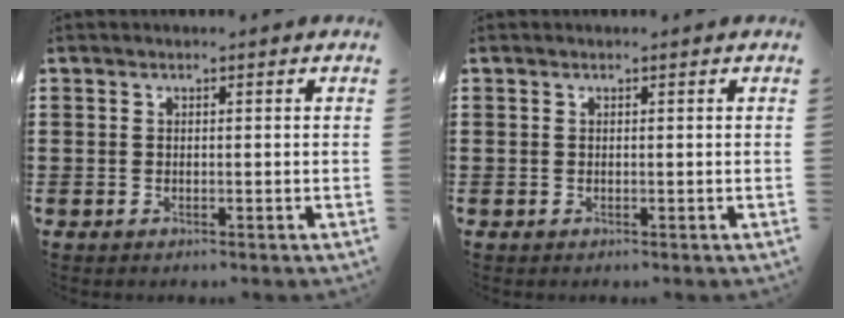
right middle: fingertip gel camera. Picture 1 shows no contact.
{"total": 0.0}